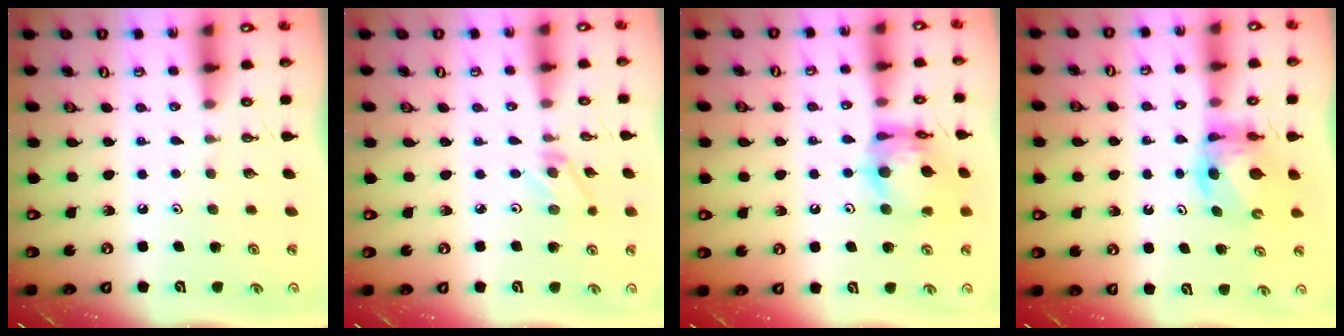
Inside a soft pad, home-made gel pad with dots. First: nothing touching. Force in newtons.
{"total": 2.6, "press": 2.6, "slide": 0.4}
{"total": 12.1, "press": 12.1, "slide": 1.3}
{"total": 5.6, "press": 5.6, "slide": 0.5}